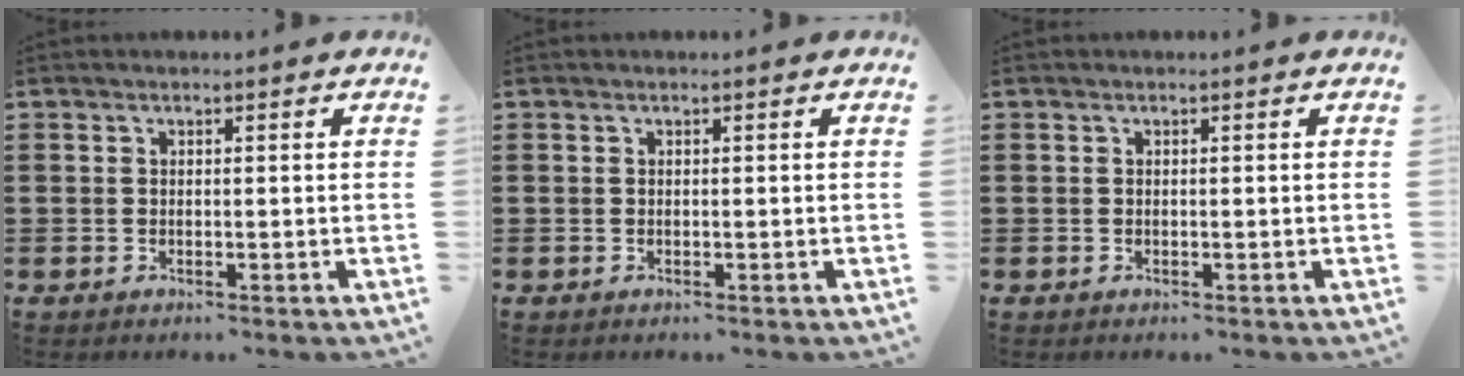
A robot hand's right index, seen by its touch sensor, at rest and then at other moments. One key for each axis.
{"total": 0.0}
{"total": 0.0}